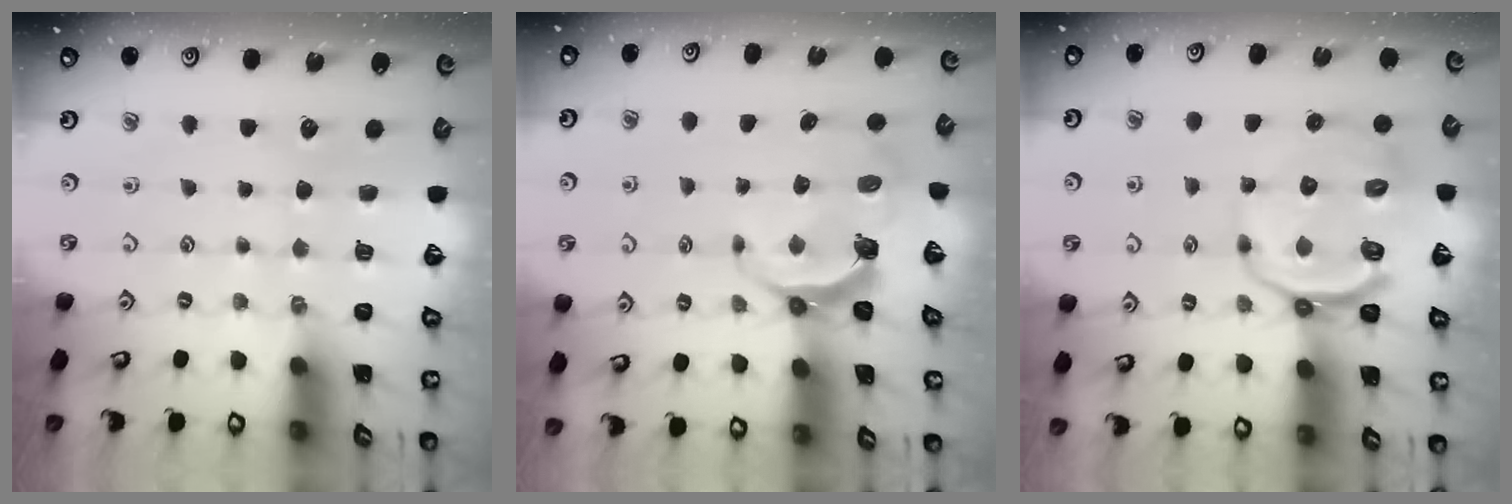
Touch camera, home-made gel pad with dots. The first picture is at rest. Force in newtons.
{"total": 6.8, "press": 5.8, "slide": 3.6}
{"total": 9.9, "press": 9.4, "slide": 2.9}